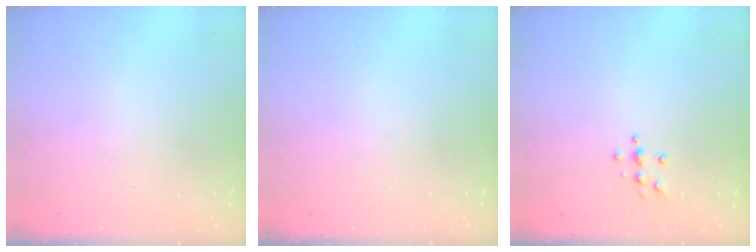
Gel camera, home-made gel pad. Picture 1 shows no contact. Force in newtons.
{"total": 0.0}
{"total": 3.8, "press": 3.7, "slide": 0.5}